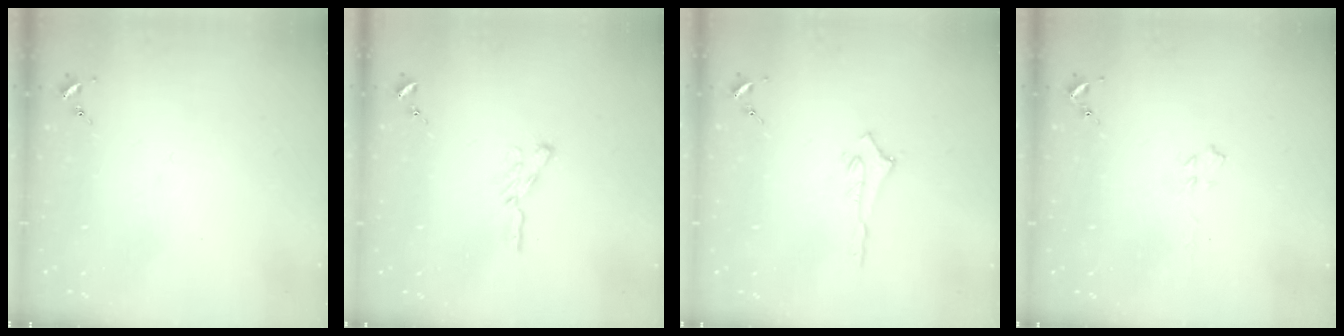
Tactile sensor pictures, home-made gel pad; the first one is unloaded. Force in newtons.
{"total": 4.7, "press": 4.6, "slide": 0.6}
{"total": 2.5, "press": 2.5, "slide": 0.2}
{"total": 3.5, "press": 3.4, "slide": 0.5}